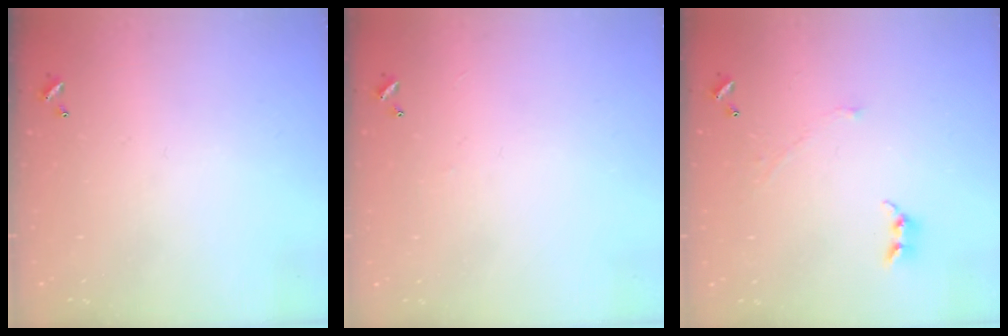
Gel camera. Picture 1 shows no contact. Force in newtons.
{"total": 0.7, "press": 0.5, "slide": 0.6}
{"total": 2.3, "press": 2.2, "slide": 0.3}